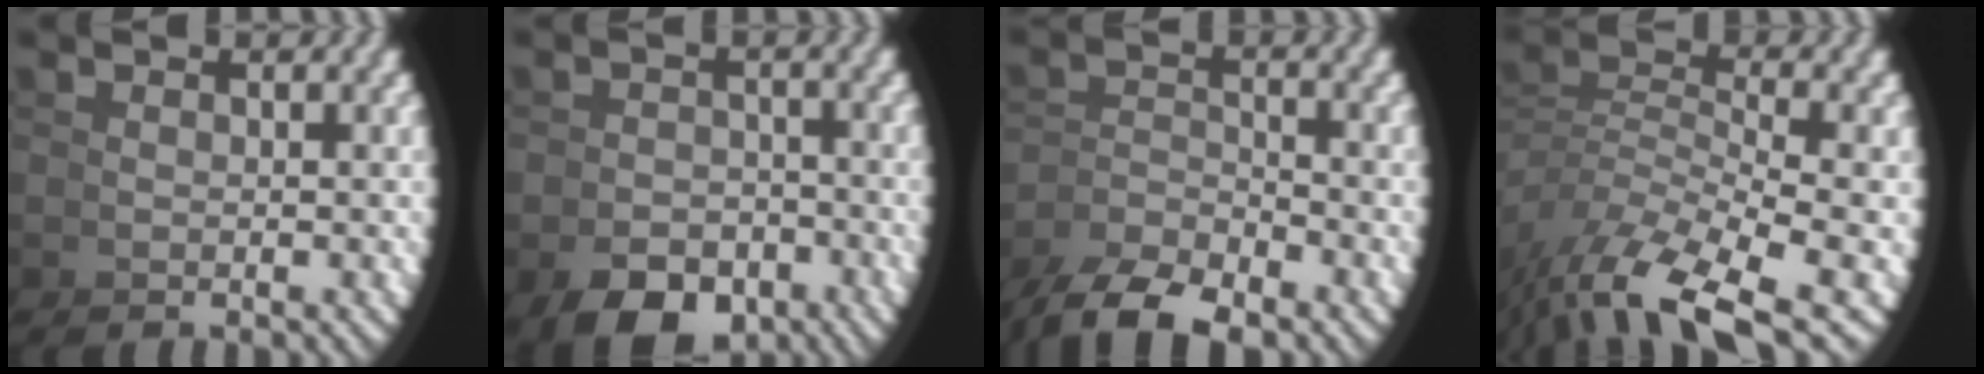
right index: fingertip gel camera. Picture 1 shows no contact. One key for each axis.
{"total": 4.5, "fx": -3.7, "fy": 2.1, "fz": 1.5, "tx": -0.001, "ty": -0.013, "tz": -0.057}
{"total": 4.4, "fx": -3.7, "fy": 1.3, "fz": 2.0, "tx": -0.028, "ty": -0.011, "tz": -0.055}
{"total": 5.8, "fx": -3.2, "fy": 2.2, "fz": 4.4, "tx": -0.089, "ty": -0.033, "tz": -0.032}